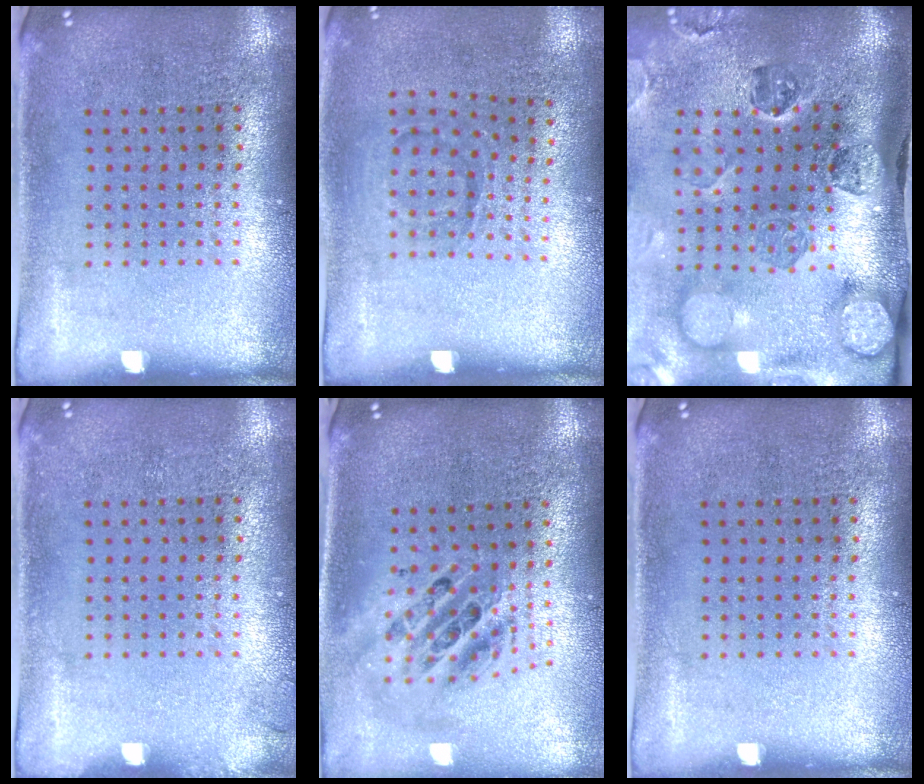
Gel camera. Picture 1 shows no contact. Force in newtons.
{"total": 1.0, "press": 0.7, "slide": 0.7}
{"total": 3.5, "press": 2.8, "slide": 2.0}
{"total": 0.6, "press": 0.6, "slide": 0.1}
{"total": 2.1, "press": 1.6, "slide": 1.4}
{"total": 0.0}